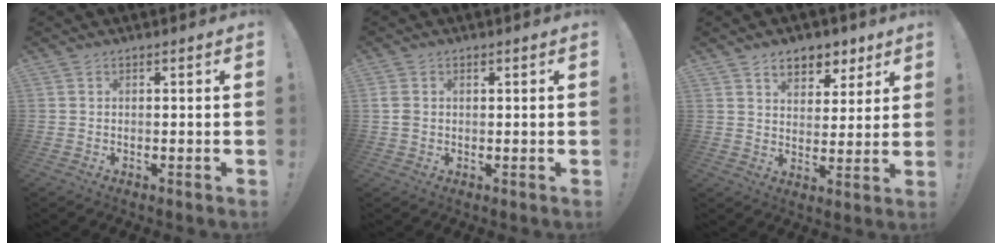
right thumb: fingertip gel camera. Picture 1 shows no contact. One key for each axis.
{"total": 2.2, "fx": 0.4, "fy": 1.8, "fz": 1.2, "tx": -0.019, "ty": 0.005, "tz": 0.008}
{"total": 8.3, "fx": 5.4, "fy": 5.4, "fz": 3.1, "tx": -0.027, "ty": -0.040, "tz": 0.099}